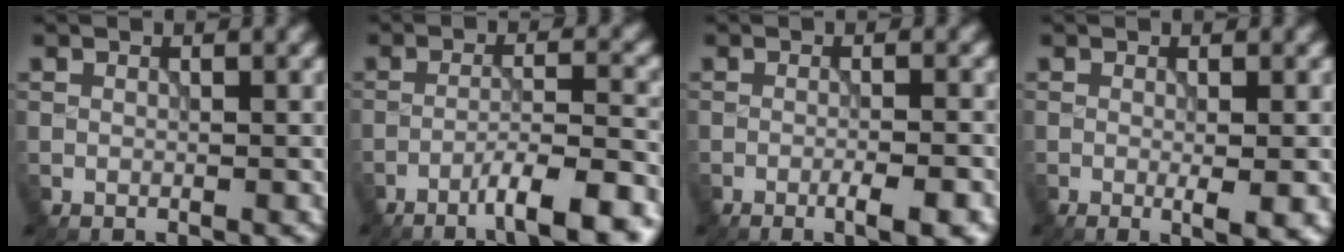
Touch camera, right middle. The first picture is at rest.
{"total": 7.4, "force": [-4.8, 1.0, 5.5], "torque": [-0.076, 0.010, -0.078]}
{"total": 3.7, "force": [-1.9, 0.7, 3.2], "torque": [-0.043, 0.007, -0.030]}
{"total": 2.4, "force": [-0.4, 0.4, 2.3], "torque": [-0.035, -0.006, -0.004]}